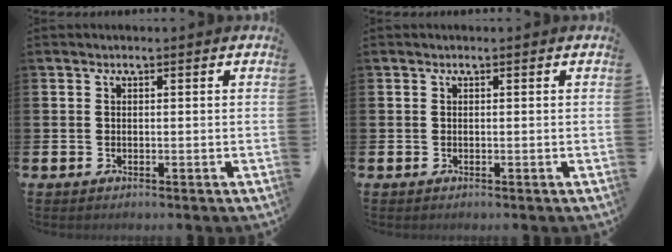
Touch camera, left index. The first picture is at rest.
{"total": 0.0}